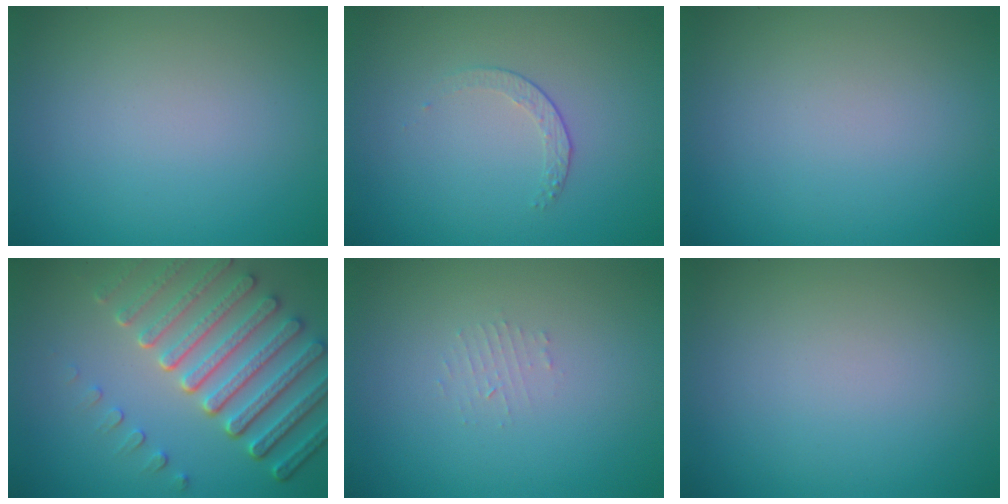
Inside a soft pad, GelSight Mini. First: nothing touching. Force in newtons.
{"total": 1.4, "press": 0.7, "slide": 1.2}
{"total": 0.0}
{"total": 7.5, "press": 5.7, "slide": 4.9}
{"total": 0.9, "press": 0.9, "slide": 0.2}
{"total": 0.0}